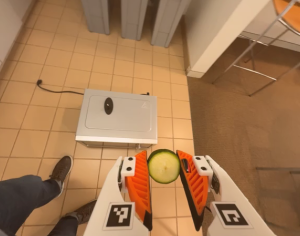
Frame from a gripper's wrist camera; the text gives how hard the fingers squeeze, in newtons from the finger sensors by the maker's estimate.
{"total": 7.1, "left": 6.5, "right": 7.7}